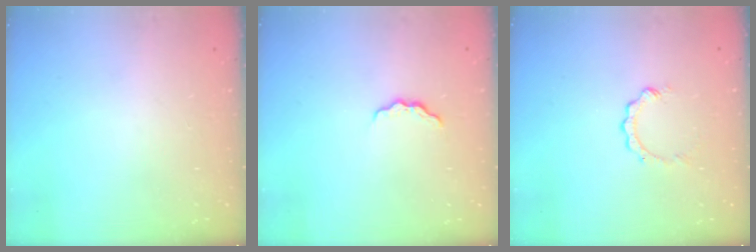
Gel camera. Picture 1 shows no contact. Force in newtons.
{"total": 3.7, "press": 3.6, "slide": 0.5}
{"total": 2.8, "press": 2.8, "slide": 0.4}